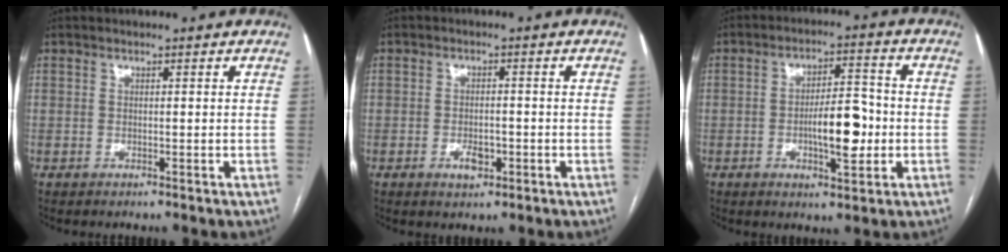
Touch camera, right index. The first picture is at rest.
{"total": 3.5, "force": [-1.9, 1.2, 2.6], "torque": [-0.048, 0.003, -0.033]}
{"total": 8.8, "force": [-1.6, 2.7, 8.2], "torque": [-0.133, 0.010, -0.024]}